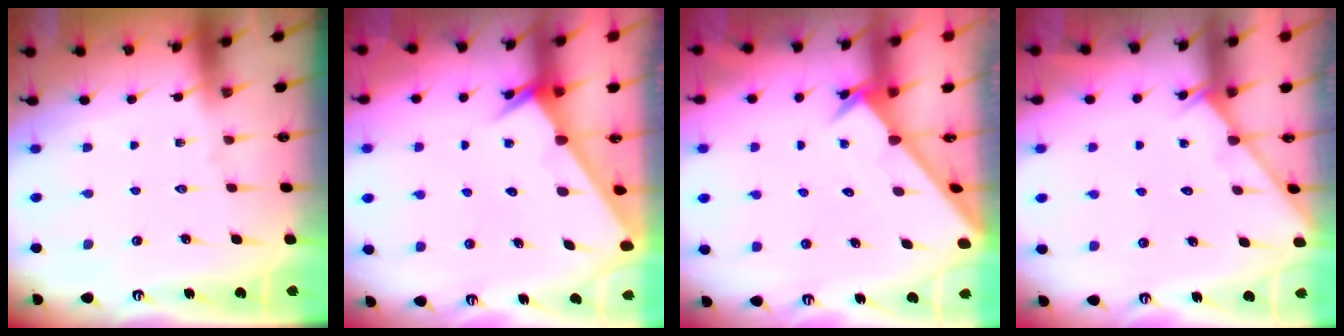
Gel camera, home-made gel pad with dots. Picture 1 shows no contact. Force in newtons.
{"total": 2.3, "press": 2.3, "slide": 0.1}
{"total": 2.6, "press": 2.6, "slide": 0.2}
{"total": 2.6, "press": 2.6, "slide": 0.3}